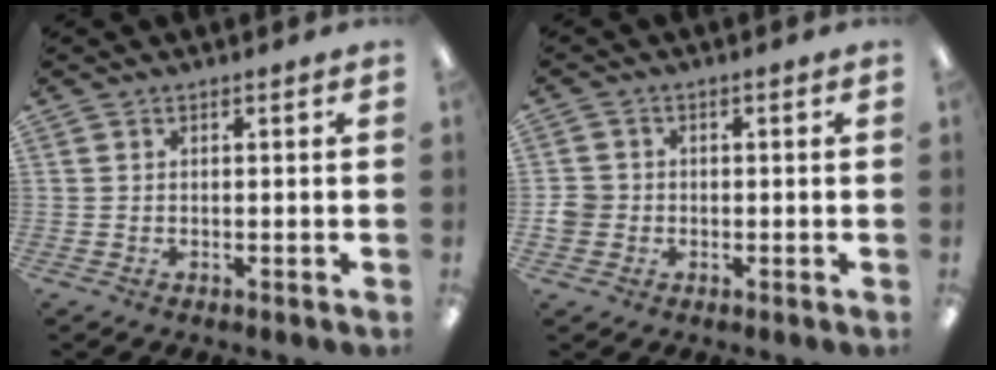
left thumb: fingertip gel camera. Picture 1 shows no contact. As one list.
[{"total": 3.6, "force": [-0.7, 3.4, 0.9], "torque": [-0.007, 0.003, -0.014]}]